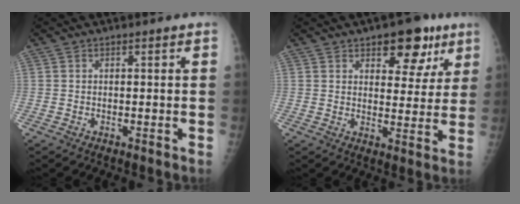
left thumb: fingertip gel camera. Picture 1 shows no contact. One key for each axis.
{"total": 10.3, "fx": 5.9, "fy": 5.6, "fz": 6.4, "tx": -0.038, "ty": -0.023, "tz": 0.078}